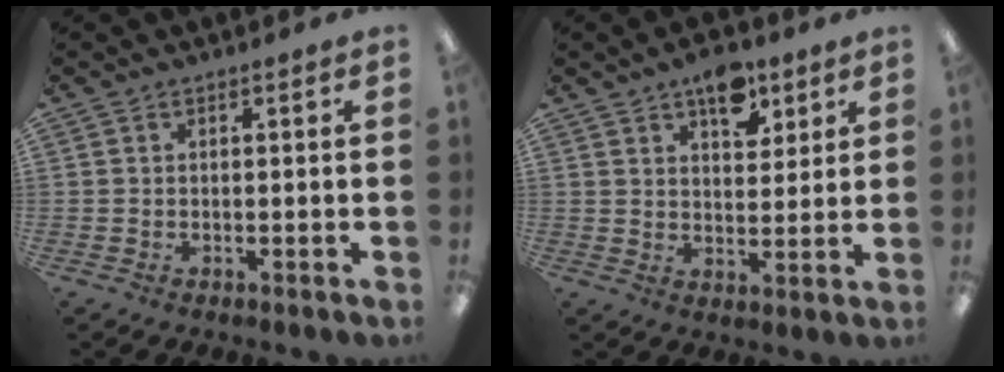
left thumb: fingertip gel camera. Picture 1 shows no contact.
{"total": 9.3, "force": [5.9, 5.1, 5.1], "torque": [-0.050, -0.030, 0.099]}